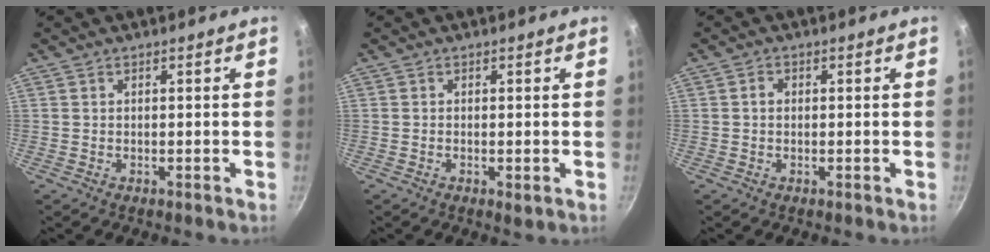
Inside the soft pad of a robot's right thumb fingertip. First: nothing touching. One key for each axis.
{"total": 1.1, "fx": -0.2, "fy": 0.4, "fz": 1.0, "tx": -0.020, "ty": -0.005, "tz": -0.005}
{"total": 1.4, "fx": 0.1, "fy": 1.1, "fz": 0.8, "tx": -0.013, "ty": 0.007, "tz": -0.001}